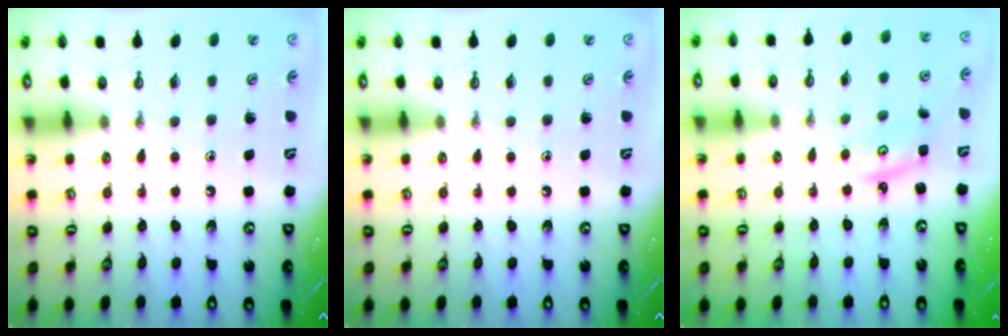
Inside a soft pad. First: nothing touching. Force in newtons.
{"total": 0.0}
{"total": 2.3, "press": 2.3, "slide": 0.2}